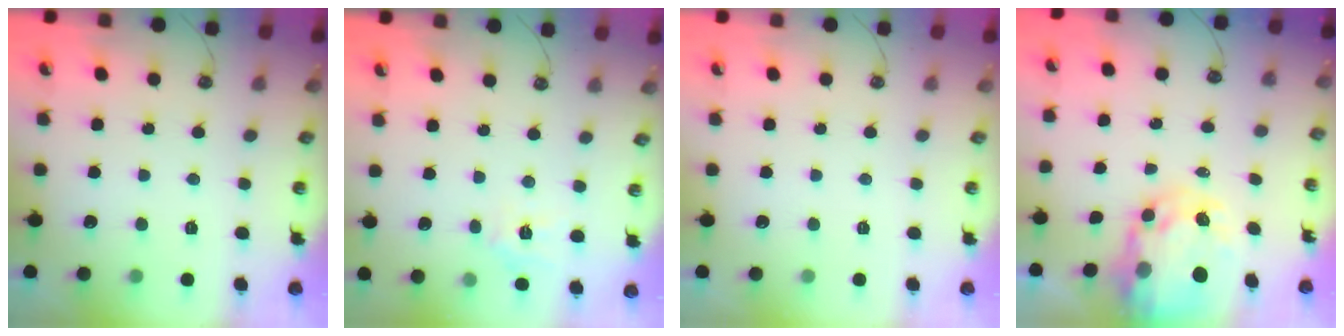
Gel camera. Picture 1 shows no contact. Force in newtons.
{"total": 5.3, "press": 5.3, "slide": 0.4}
{"total": 0.0}
{"total": 8.5, "press": 8.5, "slide": 0.9}